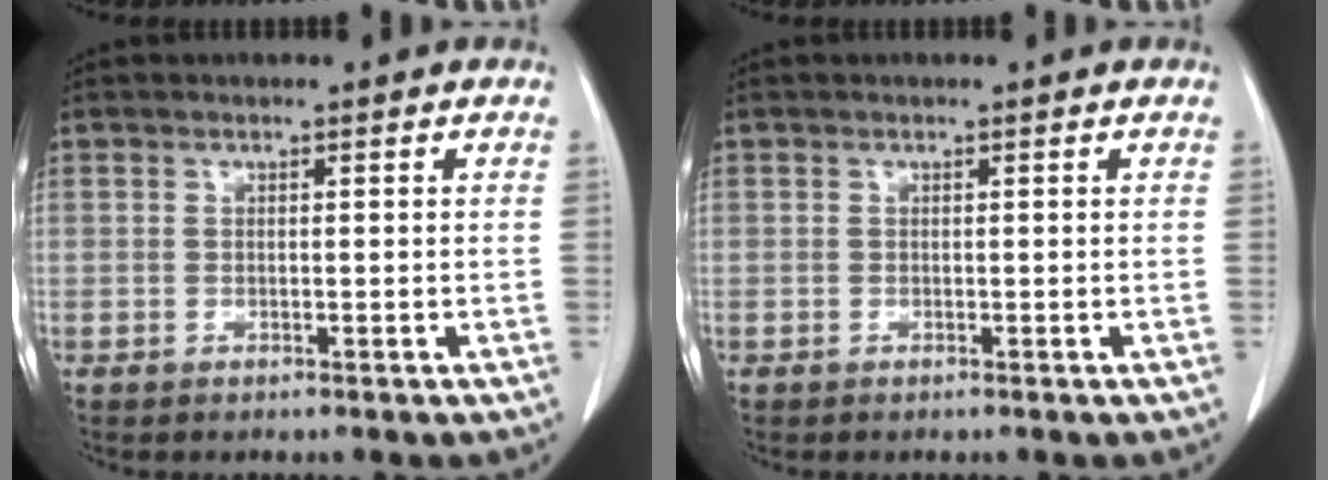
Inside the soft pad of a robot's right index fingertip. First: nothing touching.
{"total": 0.0}